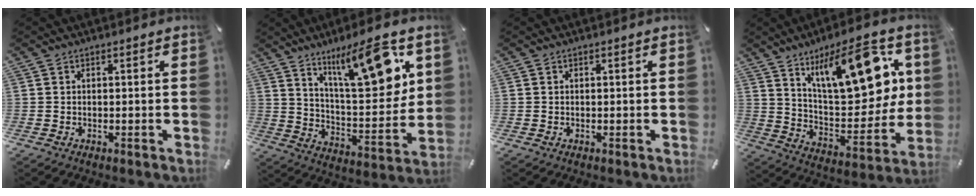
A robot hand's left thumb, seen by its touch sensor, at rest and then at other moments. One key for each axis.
{"total": 18.0, "fx": 10.7, "fy": 5.9, "fz": 13.3, "tx": -0.195, "ty": -0.057, "tz": 0.168}
{"total": 0.0}
{"total": 21.3, "fx": 11.1, "fy": 9.2, "fz": 15.7, "tx": -0.229, "ty": -0.051, "tz": 0.181}